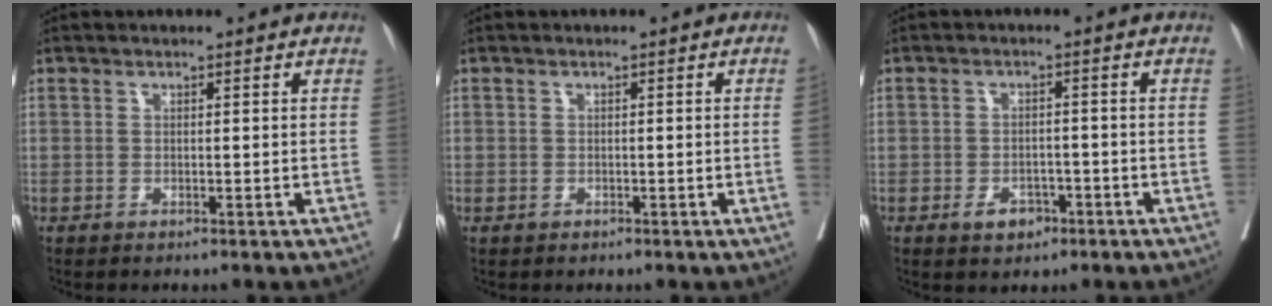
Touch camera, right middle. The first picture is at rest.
{"total": 0.9, "force": [-0.2, -0.1, 0.8], "torque": [-0.013, 0.004, -0.003]}
{"total": 3.5, "force": [-2.0, 2.2, 1.9], "torque": [-0.024, 0.005, -0.024]}